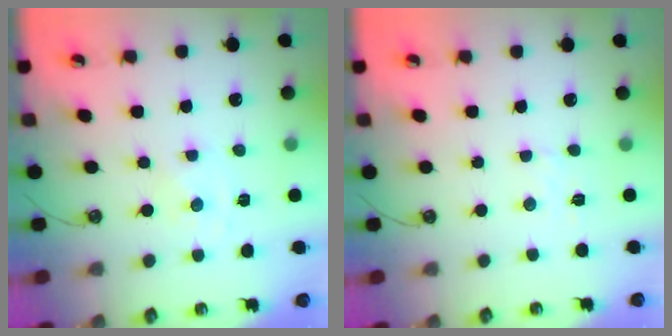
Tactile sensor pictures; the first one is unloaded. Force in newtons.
{"total": 3.0, "press": 3.0, "slide": 0.4}